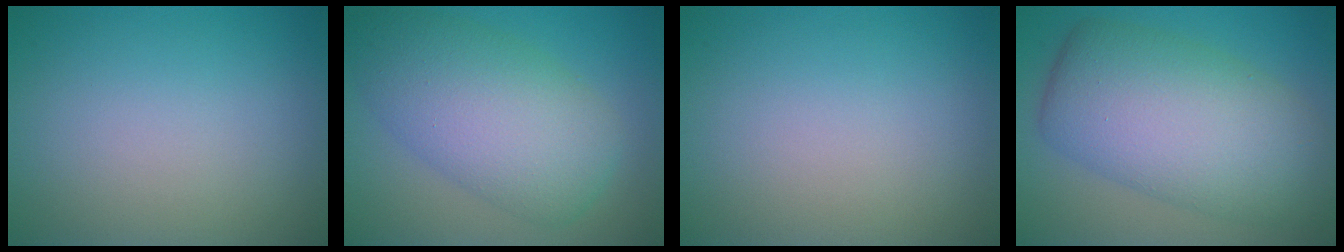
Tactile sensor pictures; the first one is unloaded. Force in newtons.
{"total": 8.5, "press": 8.5, "slide": 0.4}
{"total": 0.0}
{"total": 10.3, "press": 10.3, "slide": 0.5}